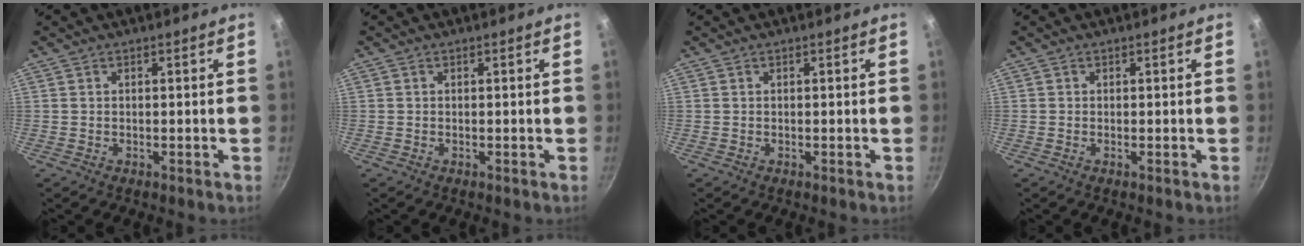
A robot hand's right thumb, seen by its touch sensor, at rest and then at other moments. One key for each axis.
{"total": 0.0}
{"total": 0.0}
{"total": 0.0}